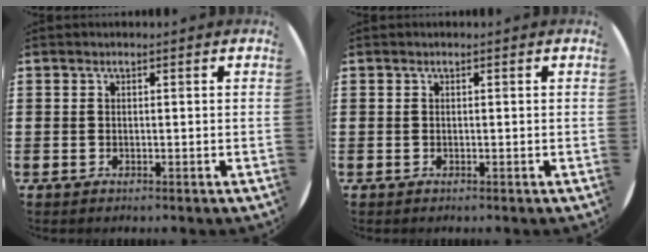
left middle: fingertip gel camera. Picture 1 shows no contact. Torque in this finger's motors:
{"motor_torque": [0.00, 0.00, 0.00, -0.01]}